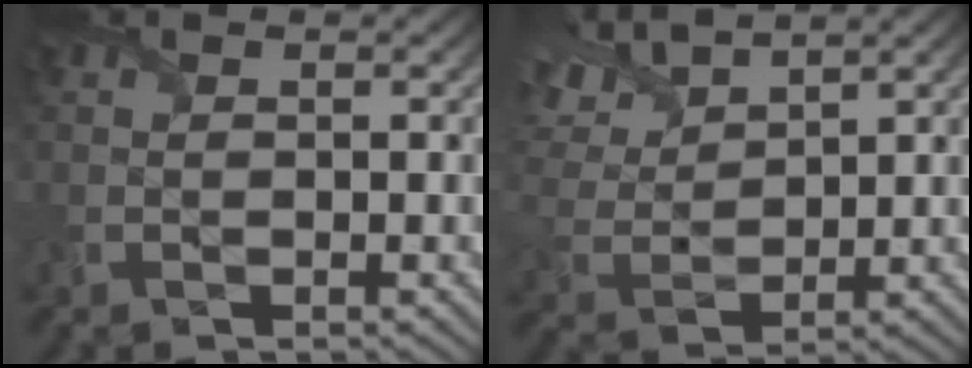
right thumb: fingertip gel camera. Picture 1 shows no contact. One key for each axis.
{"total": 8.0, "fx": 5.8, "fy": 3.0, "fz": 4.5, "tx": -0.125, "ty": 0.018, "tz": 0.111}